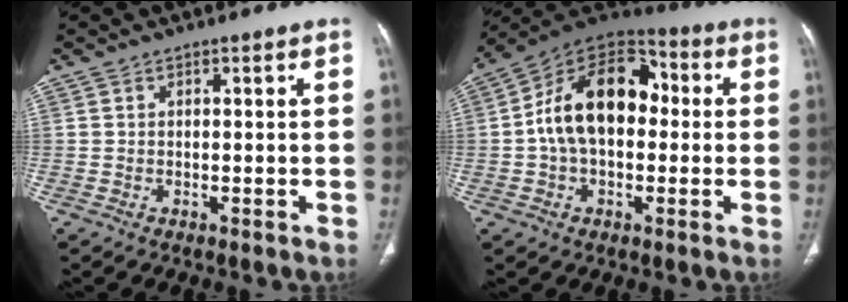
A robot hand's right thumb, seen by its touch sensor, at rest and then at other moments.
{"total": 17.6, "force": [0.9, 11.2, 13.5], "torque": [-0.206, 0.043, 0.005]}